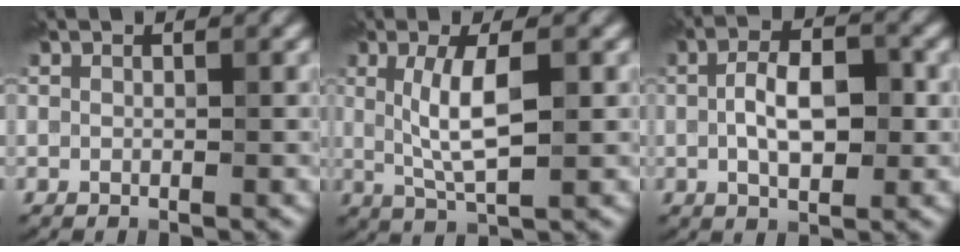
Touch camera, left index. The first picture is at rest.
{"total": 4.8, "force": [0.8, 1.2, 4.6], "torque": [-0.090, -0.001, 0.015]}
{"total": 5.0, "force": [-0.1, 2.4, 4.4], "torque": [-0.082, 0.003, -0.004]}